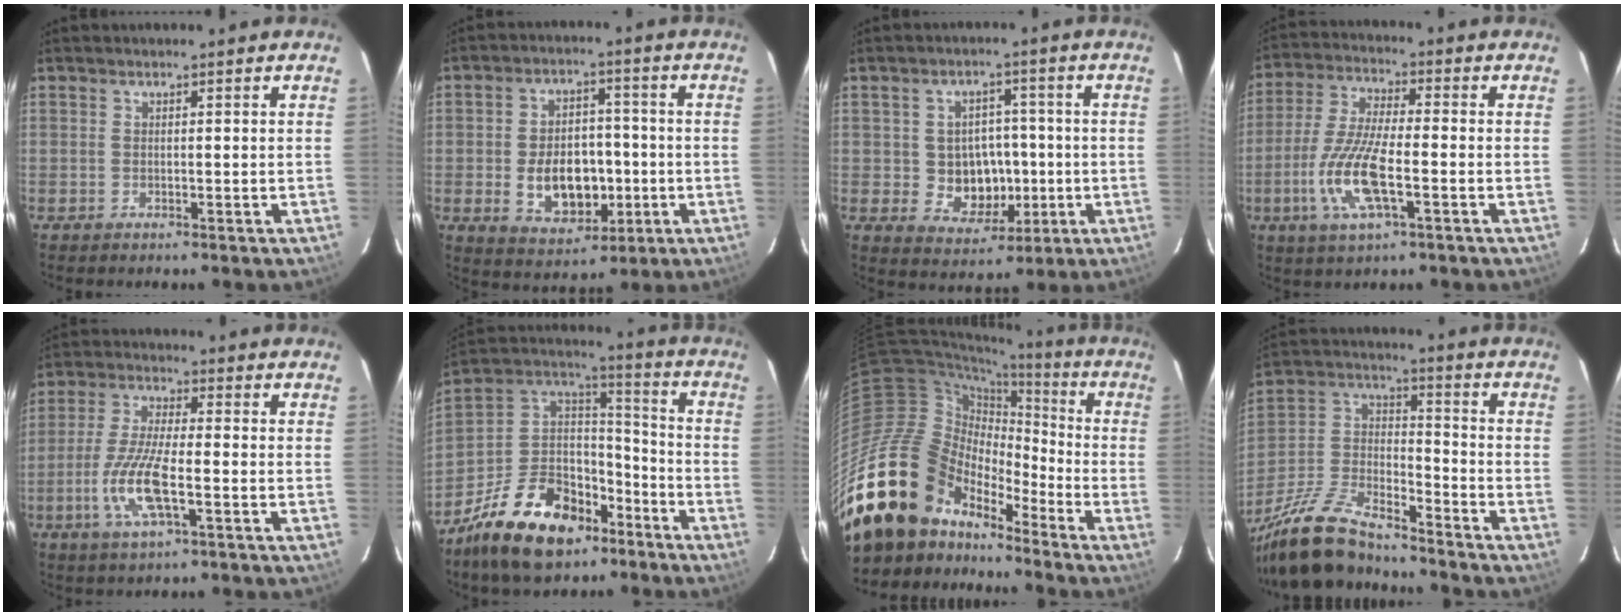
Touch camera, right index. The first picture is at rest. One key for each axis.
{"total": 11.6, "fx": -2.3, "fy": 7.8, "fz": 8.3, "tx": -0.164, "ty": 0.009, "tz": -0.018}
{"total": 8.5, "fx": -1.1, "fy": 7.4, "fz": 3.9, "tx": -0.084, "ty": 0.011, "tz": 0.000}
{"total": 12.6, "fx": -3.9, "fy": 3.4, "fz": 11.5, "tx": -0.245, "ty": -0.008, "tz": -0.078}
{"total": 10.8, "fx": -3.6, "fy": 2.4, "fz": 9.9, "tx": -0.209, "ty": -0.007, "tz": -0.071}
{"total": 21.3, "fx": -13.4, "fy": 12.0, "fz": 11.3, "tx": -0.246, "ty": 0.038, "tz": -0.218}
{"total": 23.4, "fx": -17.2, "fy": 12.6, "fz": 9.5, "tx": -0.194, "ty": 0.012, "tz": -0.309}
{"total": 18.4, "fx": -14.9, "fy": 5.2, "fz": 9.5, "tx": -0.214, "ty": -0.011, "tz": -0.278}